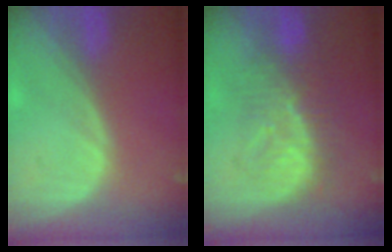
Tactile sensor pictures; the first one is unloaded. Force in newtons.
{"total": 8.0, "press": 7.9, "slide": 1.5}